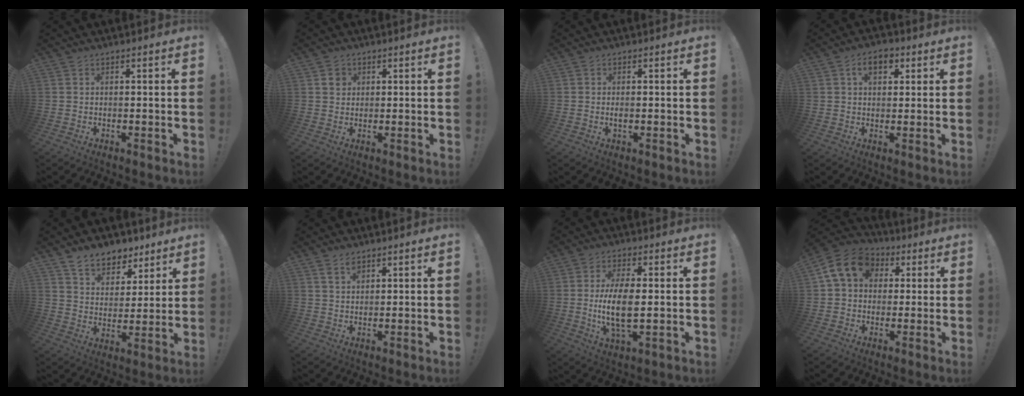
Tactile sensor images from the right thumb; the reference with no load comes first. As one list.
[{"total": 3.2, "force": [1.2, 2.9, 0.6], "torque": [0.005, -0.004, 0.018]}, {"total": 1.3, "force": [-0.2, 0.4, 1.2], "torque": [-0.020, 0.000, -0.005]}, {"total": 6.1, "force": [2.4, 3.8, 4.2], "torque": [-0.057, 0.004, 0.040]}, {"total": 9.4, "force": [7.4, 5.5, 2.1], "torque": [-0.038, -0.058, 0.143]}, {"total": 2.9, "force": [2.0, 1.6, 1.4], "torque": [-0.012, -0.013, 0.034]}, {"total": 12.2, "force": [-0.3, 5.2, 11.1], "torque": [-0.226, -0.012, -0.010]}, {"total": 13.2, "force": [4.0, 10.3, 7.2], "torque": [-0.105, -0.001, 0.080]}]